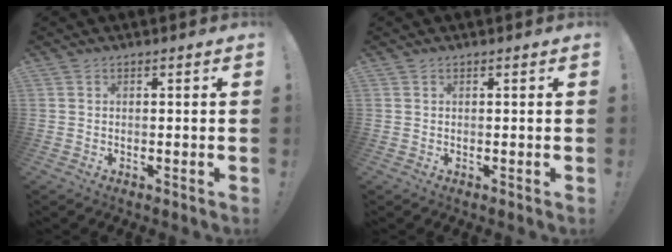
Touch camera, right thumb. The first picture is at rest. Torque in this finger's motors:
{"motor_torque": [-0.01, 0.04, -0.10, 0.06, 0.03]}